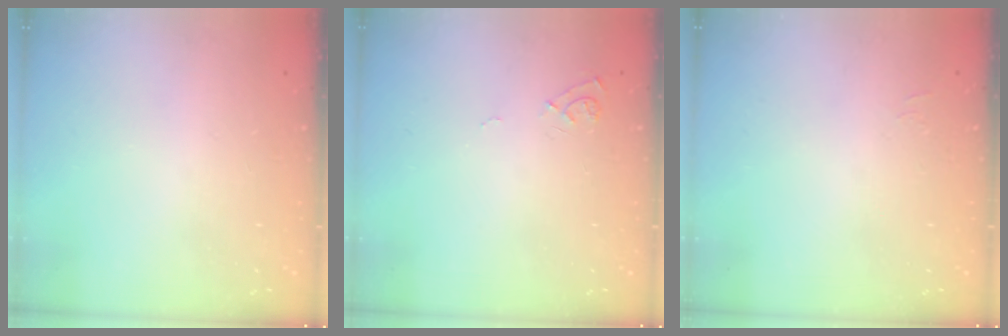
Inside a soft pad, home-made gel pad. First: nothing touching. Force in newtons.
{"total": 6.8, "press": 6.8, "slide": 0.6}
{"total": 4.5, "press": 4.4, "slide": 0.9}